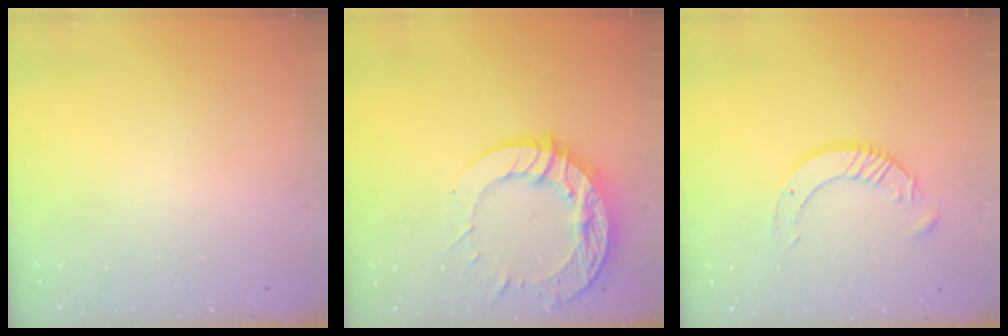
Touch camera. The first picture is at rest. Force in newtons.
{"total": 15.9, "press": 15.8, "slide": 1.4}
{"total": 10.1, "press": 10.0, "slide": 1.0}